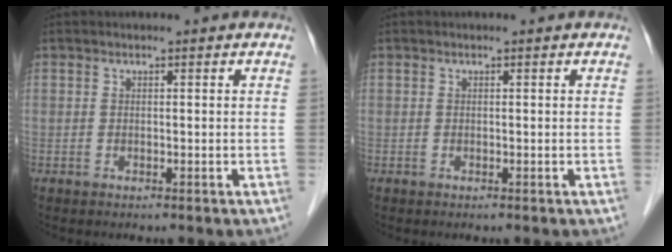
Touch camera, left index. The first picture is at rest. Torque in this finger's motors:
{"motor_torque": [0.02, 0.01, -0.01, 0.00]}